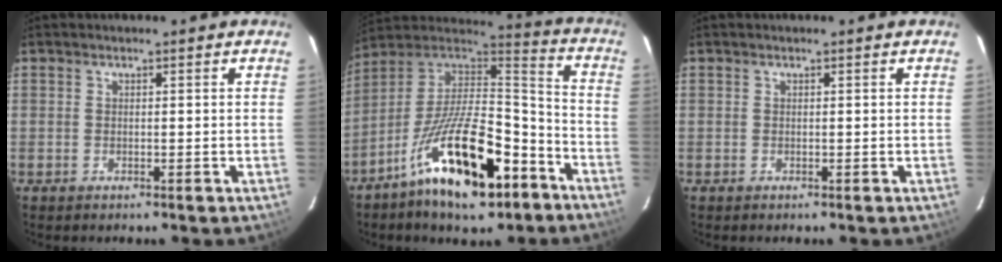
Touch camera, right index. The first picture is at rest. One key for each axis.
{"total": 21.4, "fx": -11.3, "fy": 8.5, "fz": 16.1, "tx": -0.285, "ty": -0.001, "tz": -0.187}
{"total": 0.0}